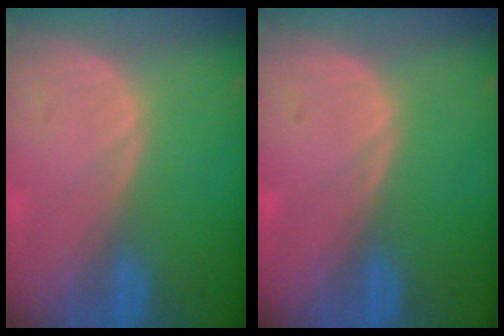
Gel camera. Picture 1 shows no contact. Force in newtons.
{"total": 0.0}